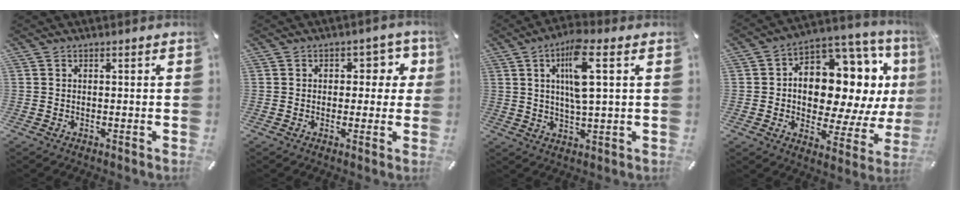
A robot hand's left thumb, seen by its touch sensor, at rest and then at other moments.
{"total": 5.9, "force": [1.2, 4.5, 3.6], "torque": [-0.030, -0.002, 0.011]}
{"total": 10.5, "force": [3.4, 2.6, 9.6], "torque": [-0.180, -0.002, 0.052]}
{"total": 17.1, "force": [4.0, 11.3, 12.2], "torque": [-0.166, -0.045, 0.066]}